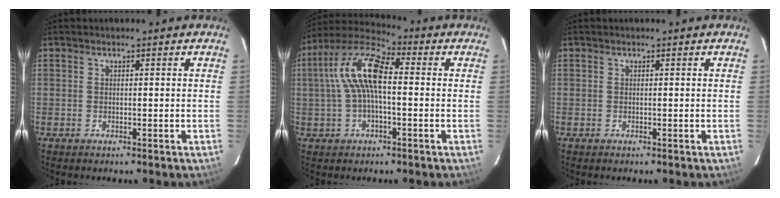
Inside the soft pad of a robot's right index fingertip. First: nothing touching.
{"total": 11.8, "force": [0.7, 4.5, 10.9], "torque": [-0.219, 0.027, 0.006]}
{"total": 0.0}